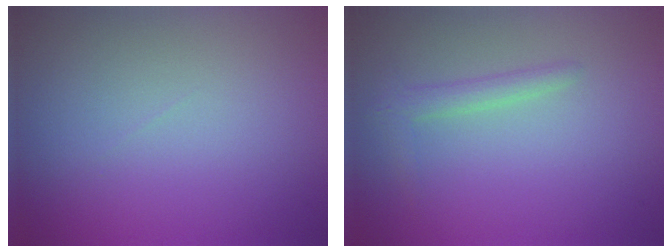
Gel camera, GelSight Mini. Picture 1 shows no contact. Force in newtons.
{"total": 1.6, "press": 1.6, "slide": 0.1}